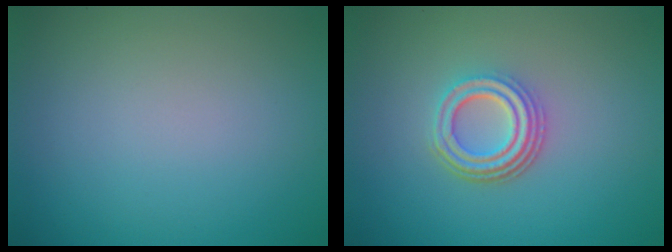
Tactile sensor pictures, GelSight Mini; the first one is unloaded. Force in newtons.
{"total": 4.2, "press": 3.1, "slide": 2.7}